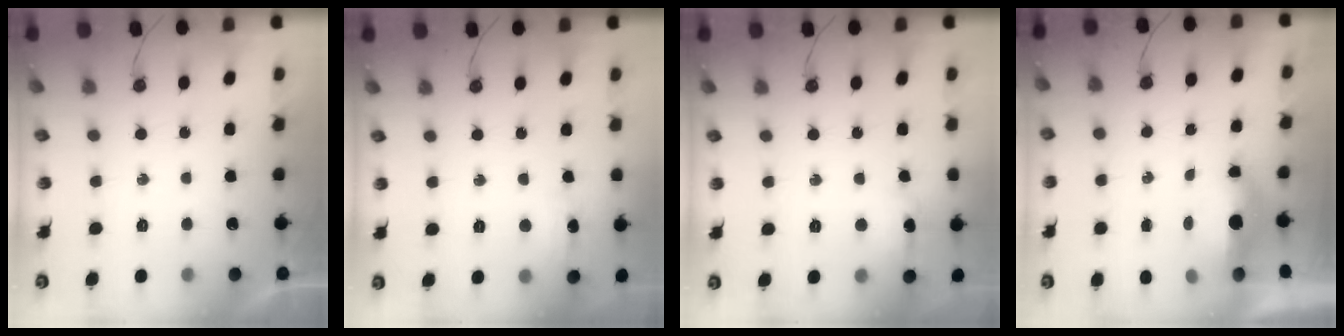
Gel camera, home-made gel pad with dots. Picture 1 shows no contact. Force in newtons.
{"total": 5.1, "press": 5.0, "slide": 0.7}
{"total": 6.6, "press": 6.5, "slide": 1.2}
{"total": 9.1, "press": 6.1, "slide": 6.7}